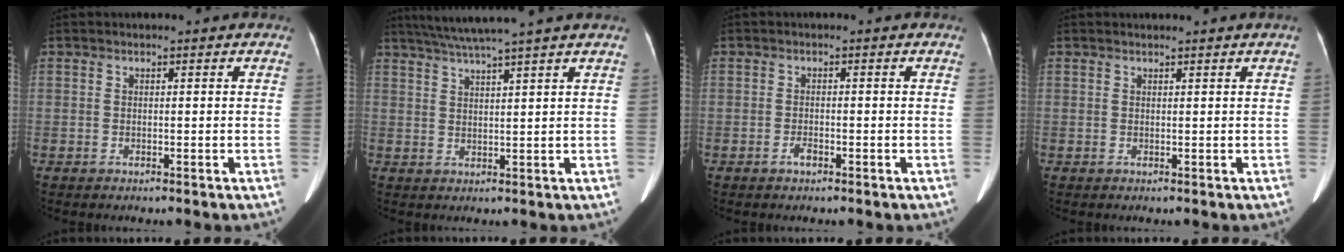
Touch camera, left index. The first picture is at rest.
{"total": 8.7, "force": [7.2, -1.9, 4.5], "torque": [-0.074, 0.020, 0.108]}
{"total": 1.3, "force": [-0.9, 0.4, 0.8], "torque": [-0.017, 0.000, -0.012]}
{"total": 0.8, "force": [0.7, -0.3, 0.3], "torque": [-0.009, 0.000, 0.020]}